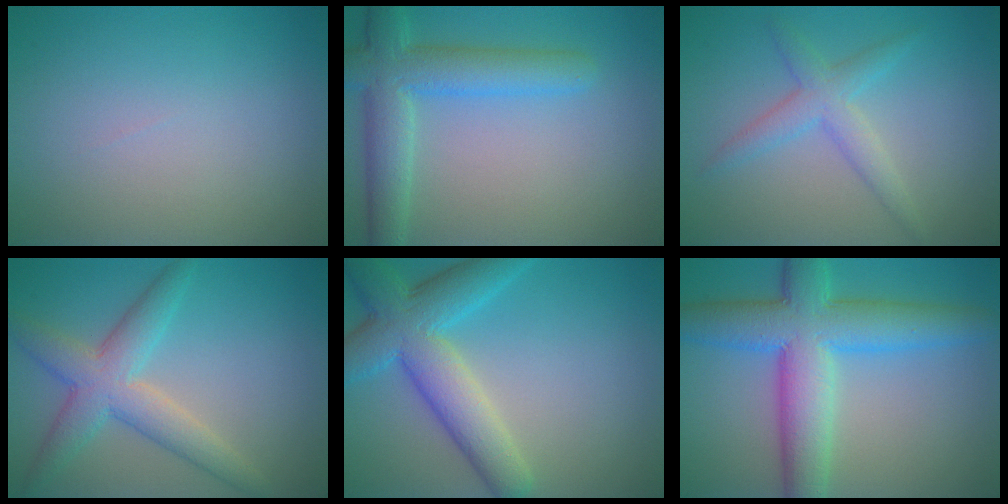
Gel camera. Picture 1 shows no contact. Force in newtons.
{"total": 5.8, "press": 5.8, "slide": 0.5}
{"total": 2.9, "press": 2.9, "slide": 0.1}
{"total": 5.1, "press": 5.1, "slide": 0.2}
{"total": 7.4, "press": 7.4, "slide": 0.3}
{"total": 9.1, "press": 9.1, "slide": 0.2}